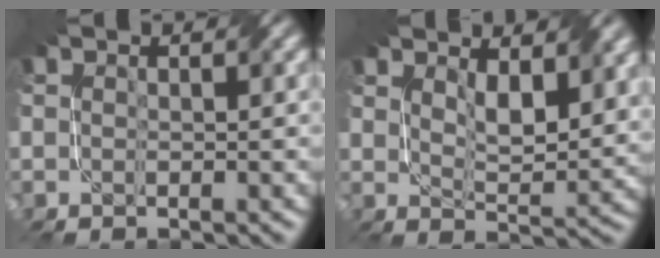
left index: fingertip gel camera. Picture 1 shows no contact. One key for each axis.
{"total": 4.8, "fx": 2.6, "fy": 2.0, "fz": 3.5, "tx": -0.070, "ty": -0.009, "tz": 0.048}